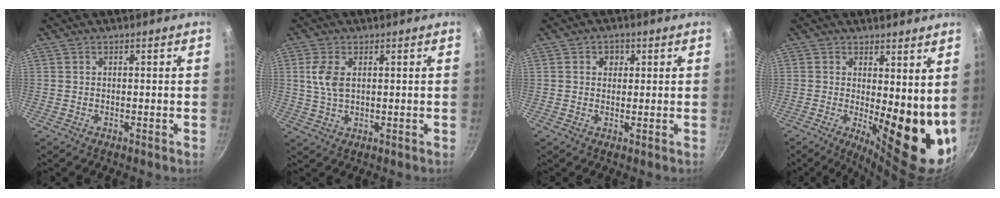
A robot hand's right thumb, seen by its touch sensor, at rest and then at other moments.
{"total": 5.2, "force": [1.3, 2.9, 4.1], "torque": [-0.086, -0.001, 0.025]}
{"total": 2.6, "force": [0.8, 2.2, 1.0], "torque": [0.000, -0.002, 0.010]}
{"total": 14.1, "force": [1.0, 5.5, 12.9], "torque": [-0.137, -0.033, 0.027]}